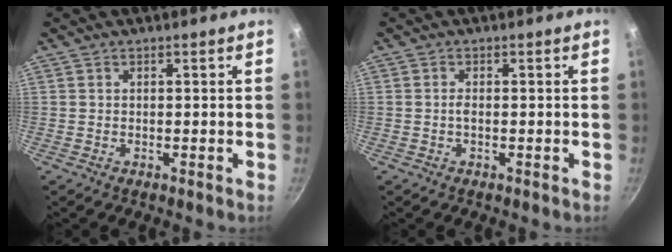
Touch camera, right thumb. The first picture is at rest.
{"total": 0.9, "force": [-0.2, 0.4, 0.8], "torque": [-0.015, 0.001, -0.004]}